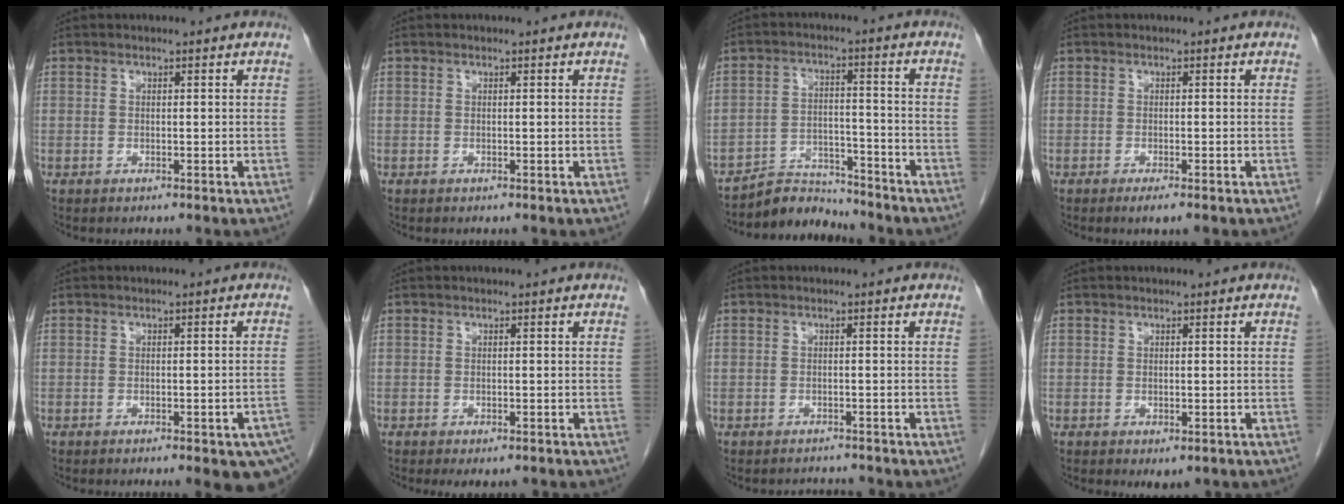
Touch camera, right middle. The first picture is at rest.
{"total": 0.0}
{"total": 6.6, "force": [-6.5, 1.2, -0.6], "torque": [0.008, 0.012, -0.111]}
{"total": 1.7, "force": [-1.0, 0.2, 1.3], "torque": [-0.019, -0.004, -0.014]}
{"total": 8.0, "force": [-5.4, 1.5, 5.7], "torque": [-0.053, -0.002, -0.065]}
{"total": 2.7, "force": [-2.1, 1.1, 1.4], "torque": [-0.013, -0.004, -0.026]}
{"total": 2.1, "force": [-2.1, 0.3, -0.2], "torque": [0.004, -0.008, -0.028]}
{"total": 1.8, "force": [-1.0, 0.9, 1.2], "torque": [-0.011, -0.003, -0.005]}